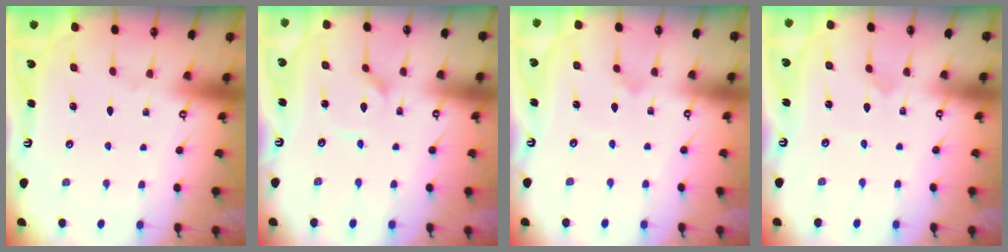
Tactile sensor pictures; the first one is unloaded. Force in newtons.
{"total": 2.6, "press": 2.6, "slide": 0.4}
{"total": 2.9, "press": 2.9, "slide": 0.1}
{"total": 1.4, "press": 1.4, "slide": 0.1}